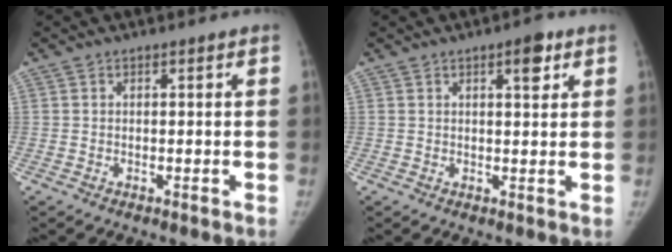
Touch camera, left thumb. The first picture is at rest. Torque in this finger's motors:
{"motor_torque": [0.18, -0.06, 0.34, -0.22, 0.12]}